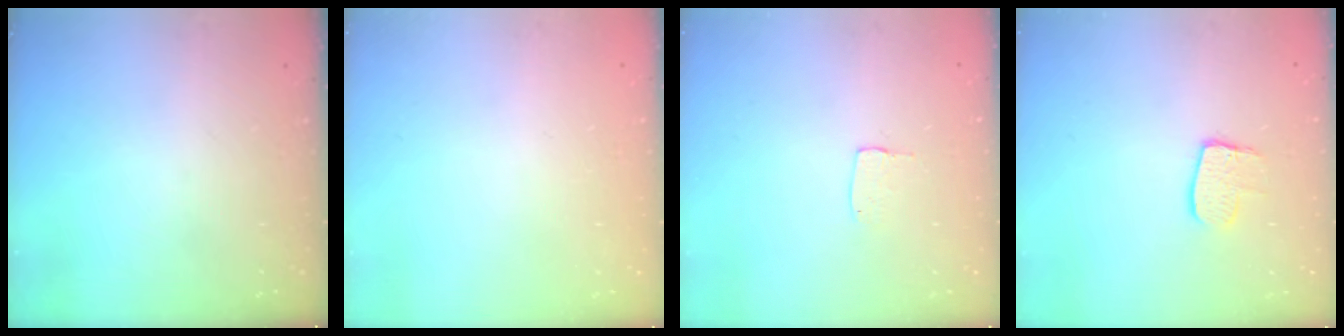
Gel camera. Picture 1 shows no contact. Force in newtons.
{"total": 0.0}
{"total": 3.4, "press": 3.4, "slide": 0.2}
{"total": 8.0, "press": 8.0, "slide": 0.5}